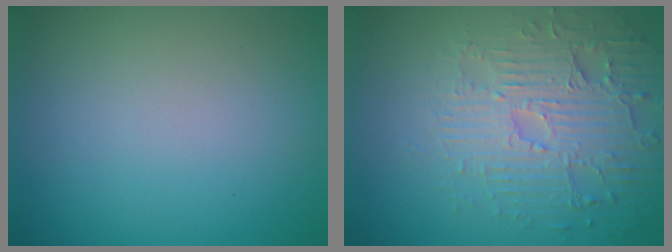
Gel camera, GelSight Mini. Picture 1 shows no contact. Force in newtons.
{"total": 4.6, "press": 4.2, "slide": 1.9}